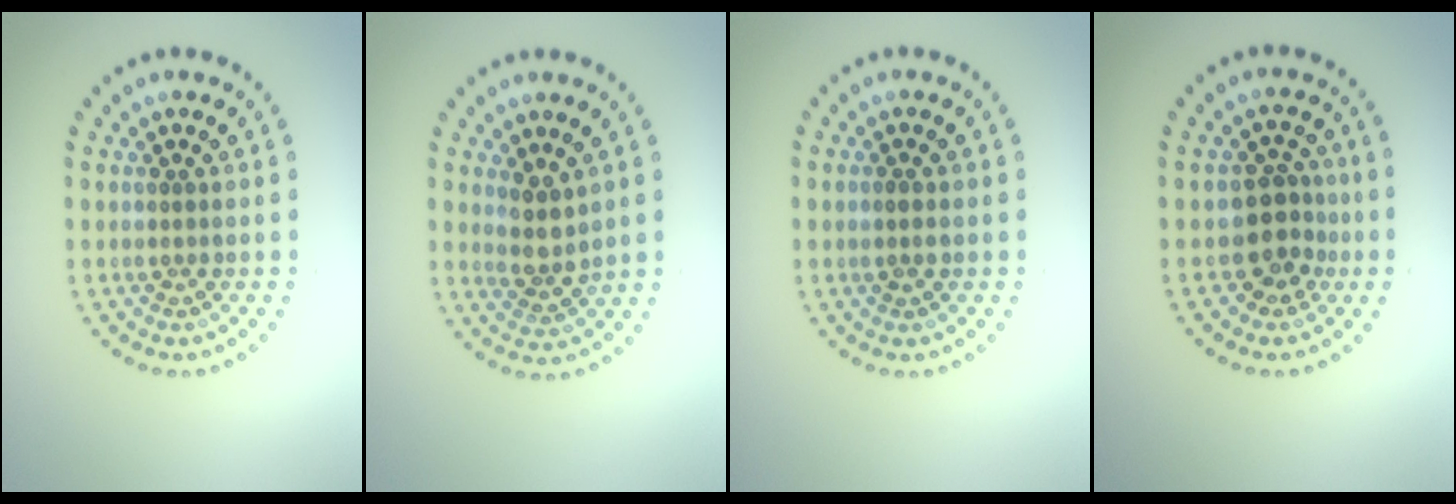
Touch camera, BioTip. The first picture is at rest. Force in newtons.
{"total": 2.4, "press": 2.0, "slide": 1.3}
{"total": 0.9, "press": 0.9, "slide": 0.1}
{"total": 3.1, "press": 2.6, "slide": 1.7}